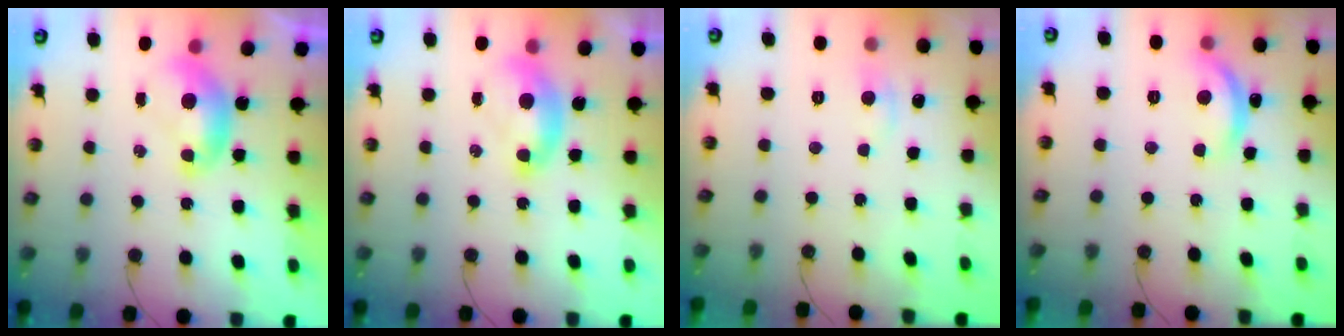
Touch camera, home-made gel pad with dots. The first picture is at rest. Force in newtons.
{"total": 1.5, "press": 1.4, "slide": 0.6}
{"total": 1.6, "press": 1.4, "slide": 0.8}
{"total": 6.5, "press": 6.4, "slide": 0.6}